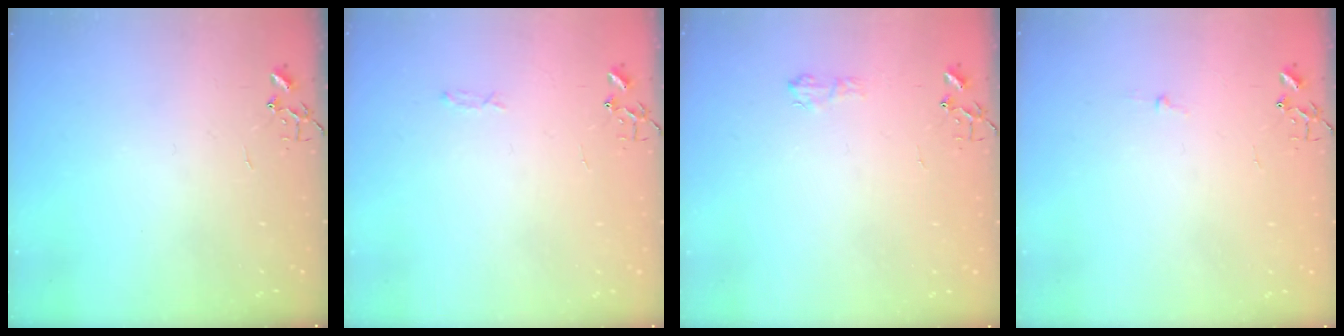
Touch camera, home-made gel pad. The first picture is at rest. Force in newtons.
{"total": 3.3, "press": 3.3, "slide": 0.5}
{"total": 6.3, "press": 6.3, "slide": 0.8}
{"total": 2.7, "press": 2.7, "slide": 0.3}